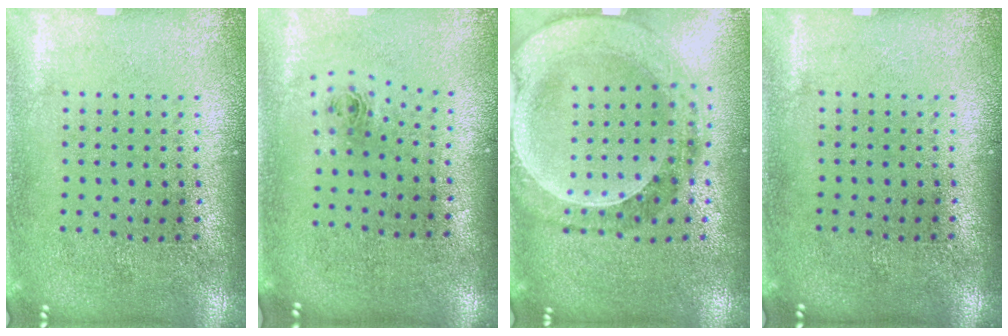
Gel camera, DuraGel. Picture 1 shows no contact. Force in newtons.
{"total": 0.8, "press": 0.3, "slide": 0.7}
{"total": 1.5, "press": 1.5, "slide": 0.3}
{"total": 0.0}